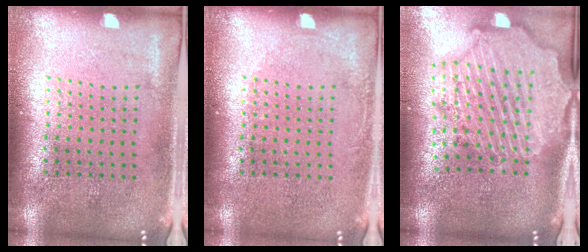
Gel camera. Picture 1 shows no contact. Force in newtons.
{"total": 0.7, "press": 0.7, "slide": 0.1}
{"total": 3.4, "press": 2.9, "slide": 1.7}